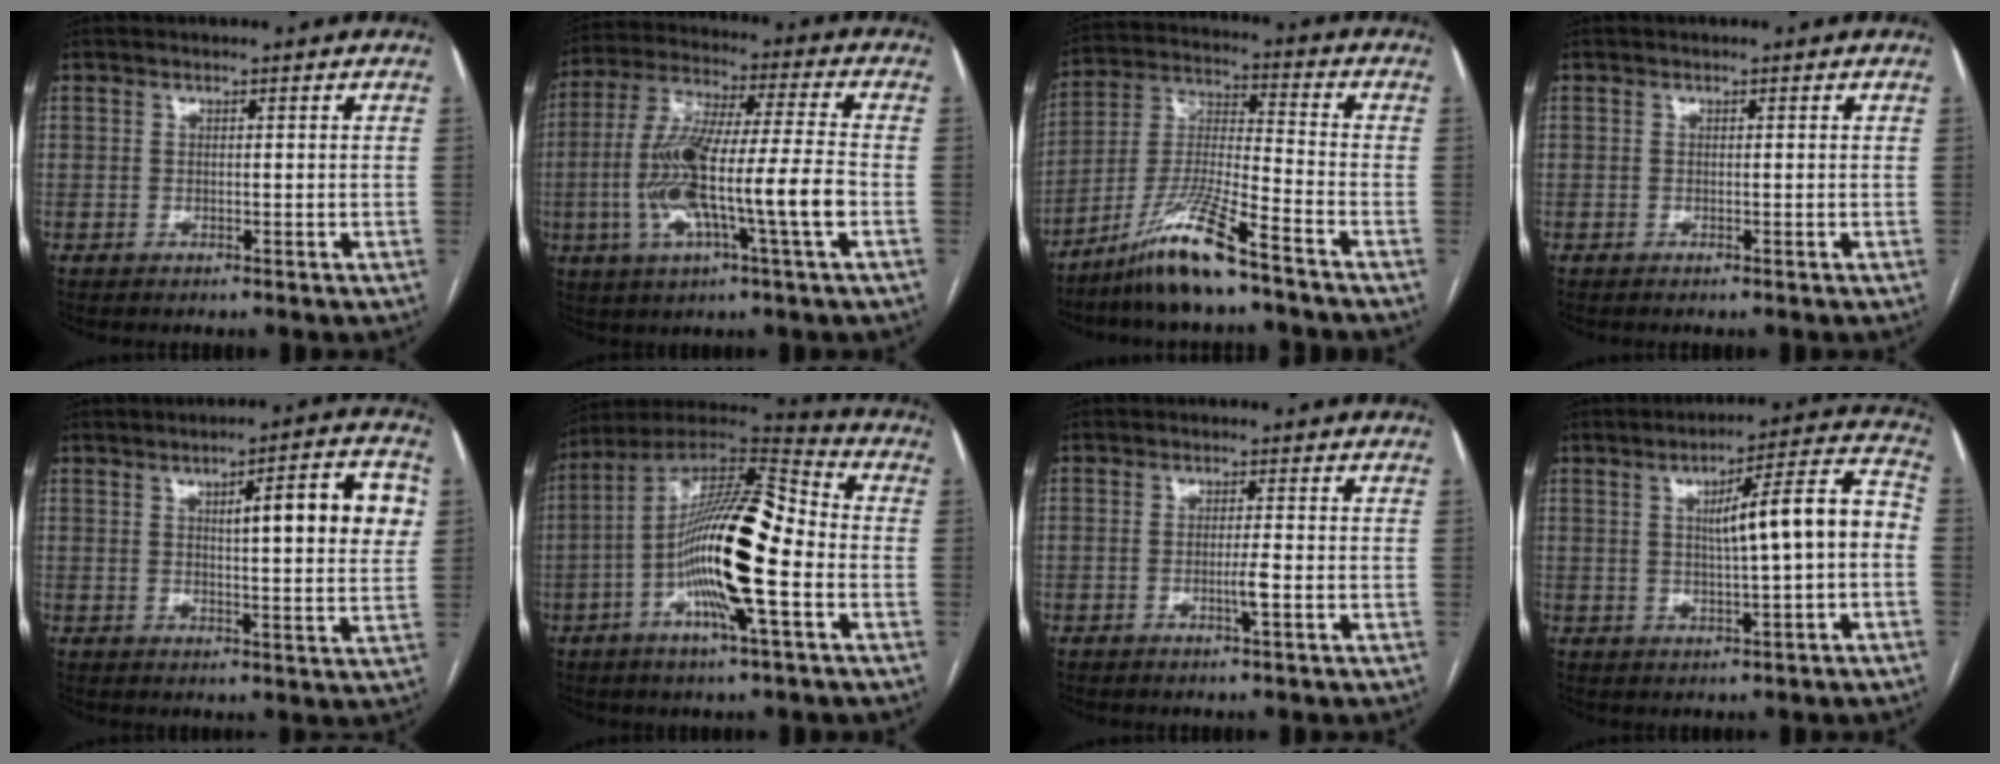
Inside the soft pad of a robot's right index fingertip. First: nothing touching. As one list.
[{"total": 15.7, "force": [-3.5, 0.8, 15.3], "torque": [-0.300, 0.007, -0.064]}, {"total": 11.8, "force": [-8.6, 0.1, 8.0], "torque": [-0.168, -0.018, -0.167]}, {"total": 0.0}, {"total": 11.4, "force": [3.1, 1.7, 10.9], "torque": [-0.142, 0.015, 0.038]}, {"total": 19.3, "force": [-3.8, 2.9, 18.7], "torque": [-0.340, 0.009, -0.068]}, {"total": 2.4, "force": [-0.7, -0.1, 2.3], "torque": [-0.041, -0.001, -0.010]}, {"total": 11.6, "force": [0.1, 1.0, 11.5], "torque": [-0.160, 0.032, 0.002]}]